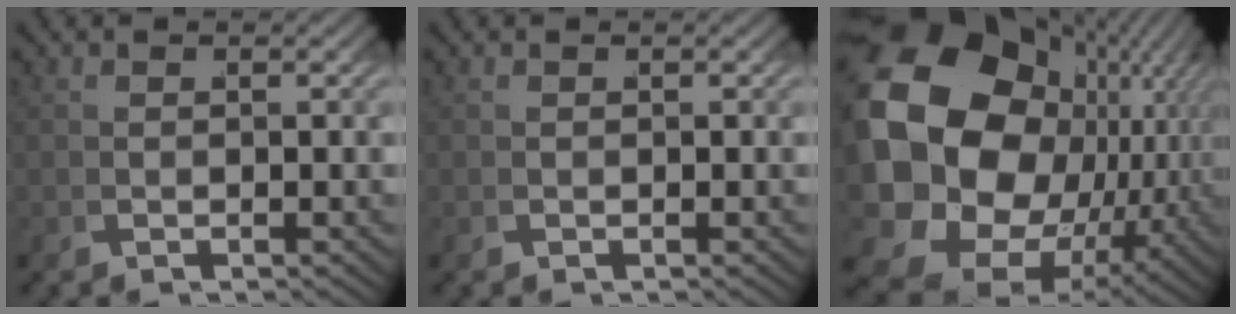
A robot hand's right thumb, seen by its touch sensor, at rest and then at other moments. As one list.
[{"total": 0.6, "force": [0.3, -0.5, -0.2], "torque": [0.002, -0.002, 0.010]}, {"total": 27.3, "force": [0.4, 20.3, 18.3], "torque": [-0.369, -0.070, 0.035]}]